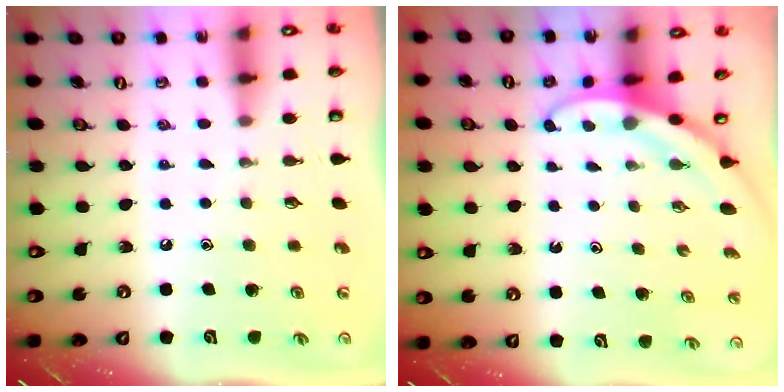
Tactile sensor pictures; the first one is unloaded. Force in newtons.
{"total": 3.0, "press": 3.0, "slide": 0.1}